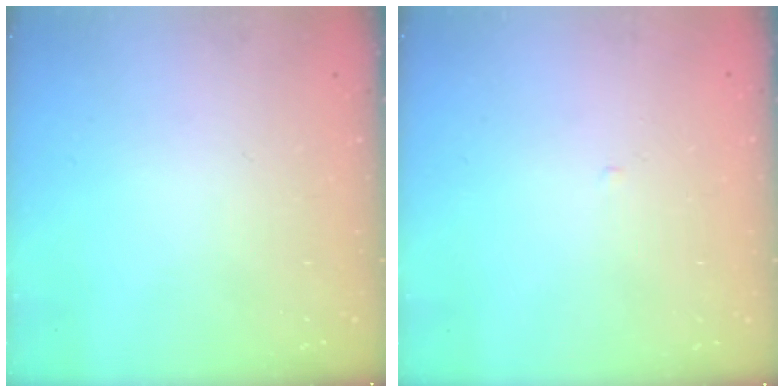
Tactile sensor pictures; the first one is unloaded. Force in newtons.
{"total": 1.7, "press": 1.7, "slide": 0.3}